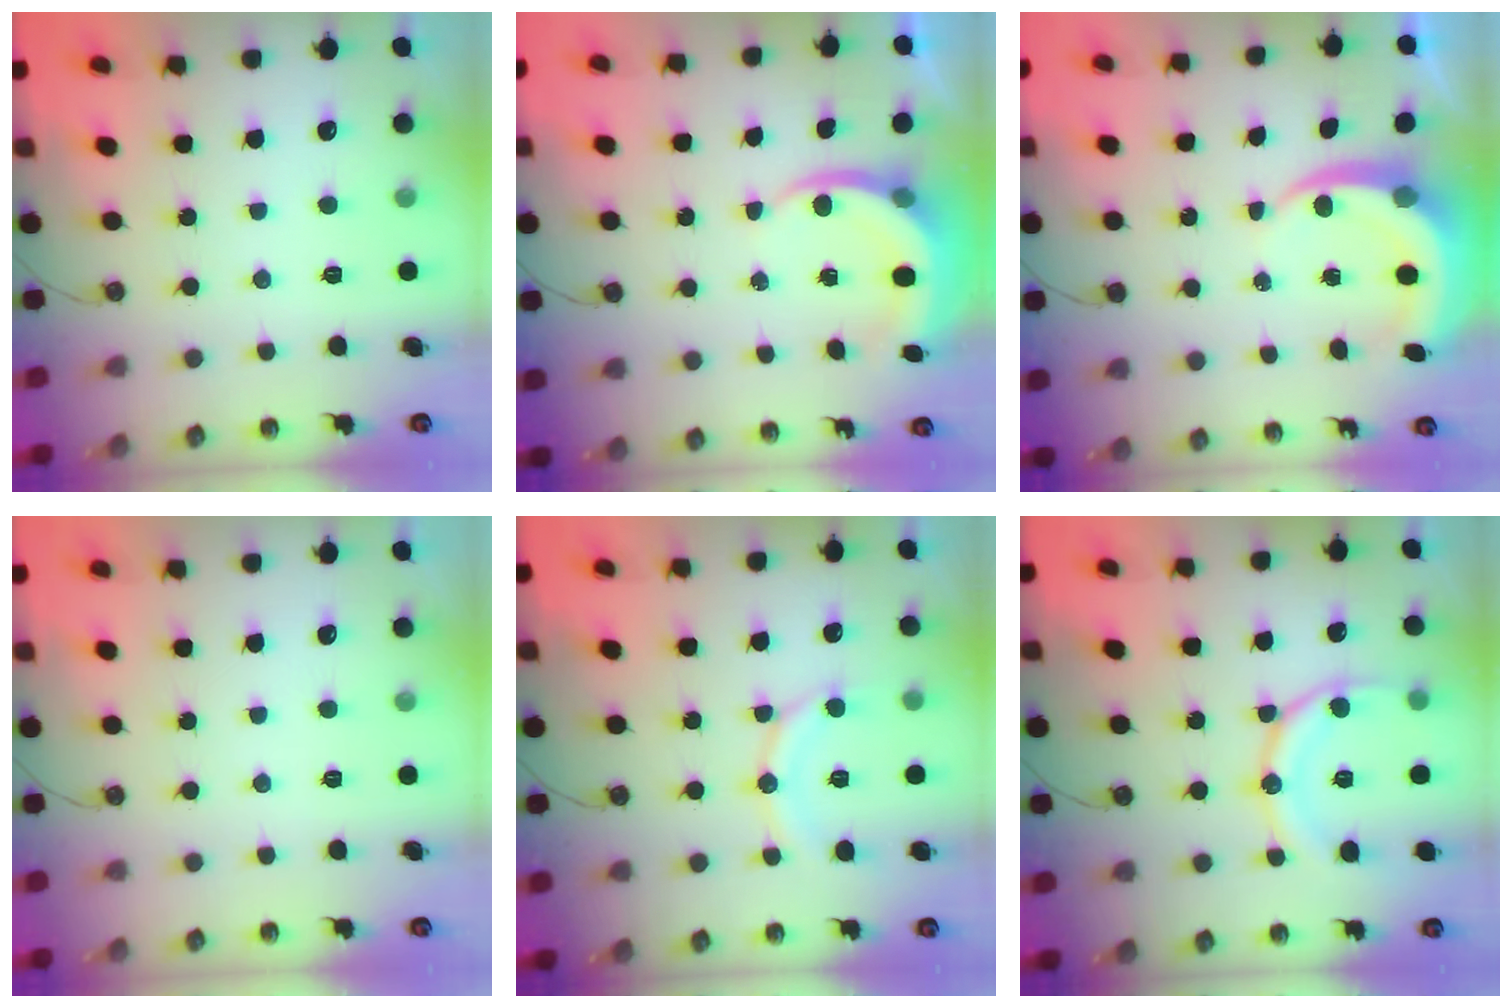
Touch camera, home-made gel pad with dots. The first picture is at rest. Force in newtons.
{"total": 6.0, "press": 6.0, "slide": 0.3}
{"total": 6.3, "press": 6.3, "slide": 0.8}
{"total": 0.0}
{"total": 11.5, "press": 11.5, "slide": 1.0}
{"total": 13.4, "press": 13.3, "slide": 1.2}